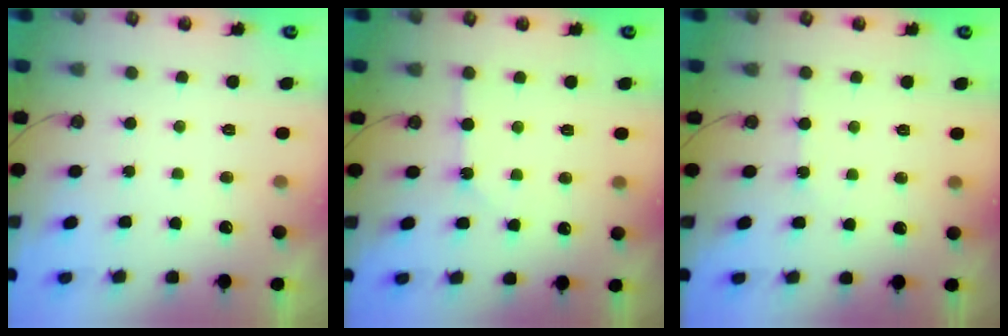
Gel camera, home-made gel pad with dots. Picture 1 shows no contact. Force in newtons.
{"total": 3.9, "press": 3.9, "slide": 0.5}
{"total": 2.7, "press": 2.7, "slide": 0.4}